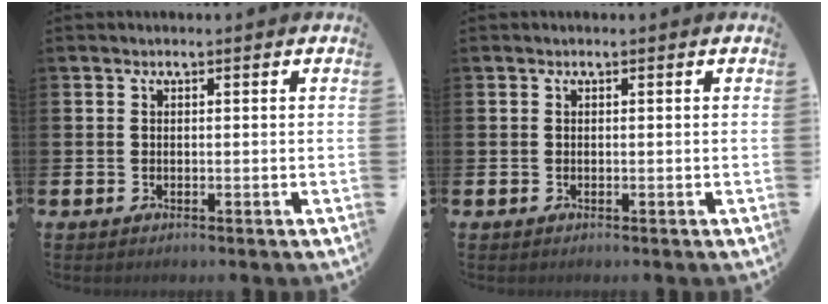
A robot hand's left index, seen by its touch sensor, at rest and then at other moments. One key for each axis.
{"total": 0.0}